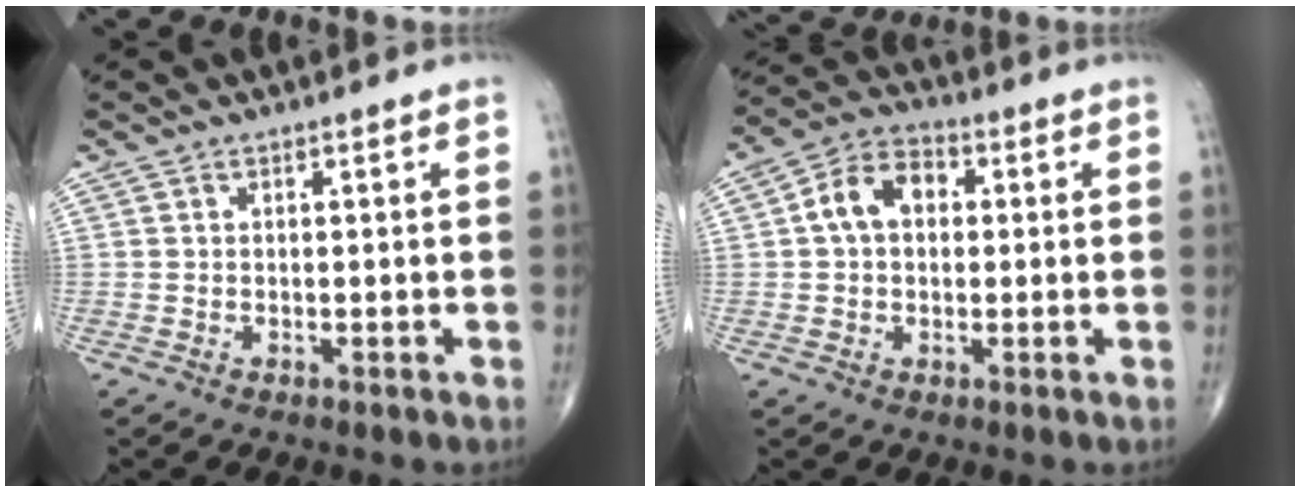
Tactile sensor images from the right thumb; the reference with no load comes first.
{"total": 8.6, "force": [1.1, 6.1, 6.0], "torque": [-0.098, 0.026, 0.012]}